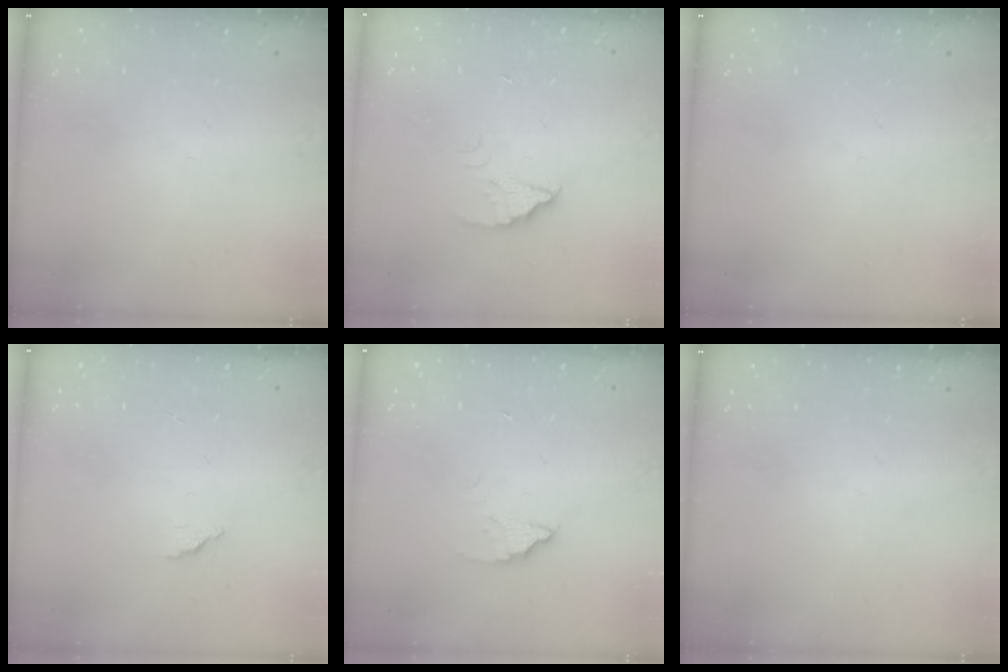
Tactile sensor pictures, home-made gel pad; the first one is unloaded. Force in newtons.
{"total": 2.4, "press": 2.4, "slide": 0.1}
{"total": 0.0}
{"total": 1.4, "press": 1.4, "slide": 0.1}
{"total": 2.6, "press": 2.6, "slide": 0.2}
{"total": 0.0}